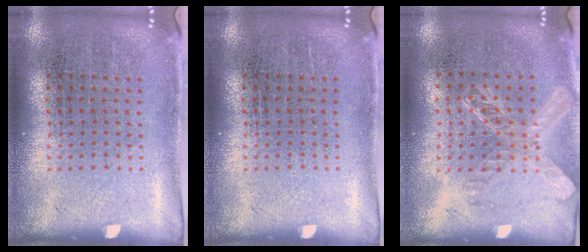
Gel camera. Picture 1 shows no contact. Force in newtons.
{"total": 0.0}
{"total": 1.4, "press": 1.2, "slide": 0.6}